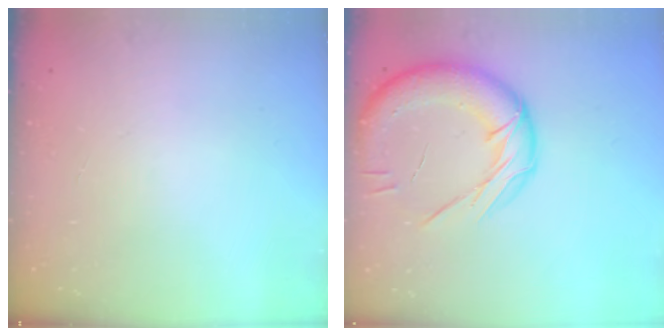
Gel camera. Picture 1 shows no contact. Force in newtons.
{"total": 19.9, "press": 19.5, "slide": 3.8}